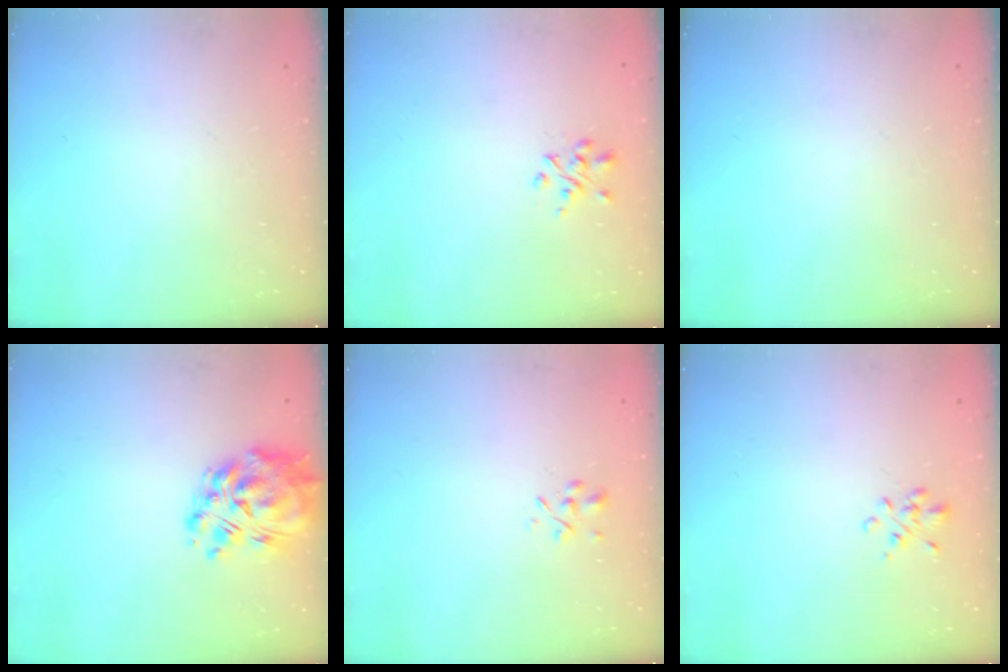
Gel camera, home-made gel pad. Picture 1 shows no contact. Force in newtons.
{"total": 2.0, "press": 1.9, "slide": 0.5}
{"total": 0.0}
{"total": 11.6, "press": 10.5, "slide": 4.7}
{"total": 1.3, "press": 1.2, "slide": 0.5}
{"total": 1.4, "press": 1.3, "slide": 0.6}